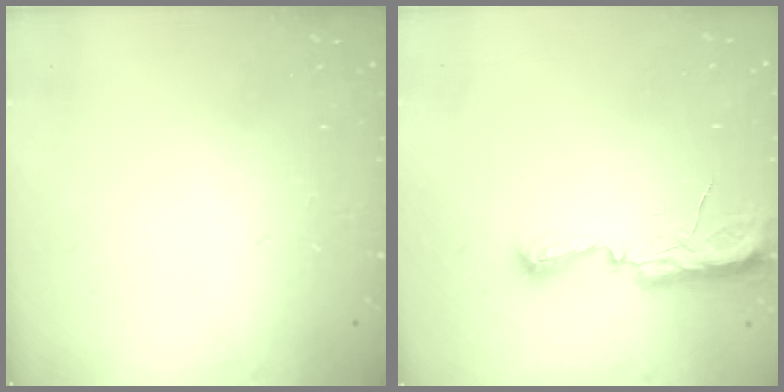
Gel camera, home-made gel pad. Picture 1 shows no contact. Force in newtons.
{"total": 9.4, "press": 8.3, "slide": 4.5}